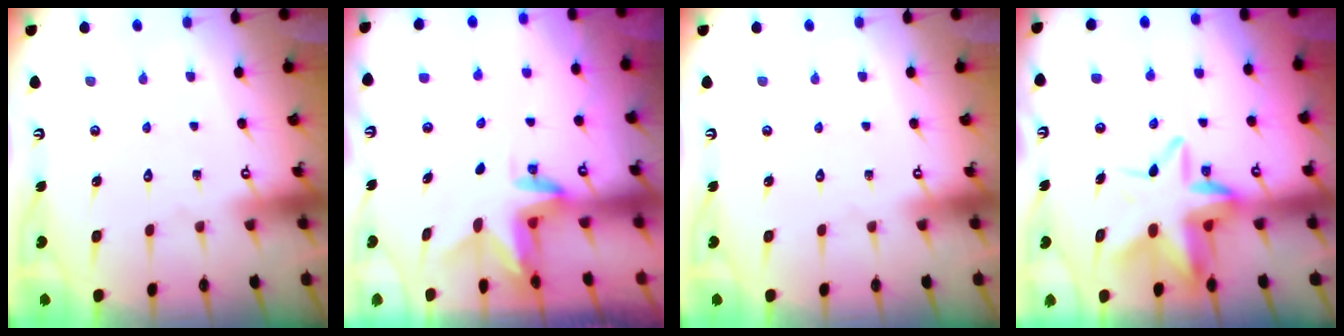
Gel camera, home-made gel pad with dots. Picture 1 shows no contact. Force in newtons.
{"total": 3.0, "press": 3.0, "slide": 0.2}
{"total": 0.0}
{"total": 12.5, "press": 12.2, "slide": 2.8}